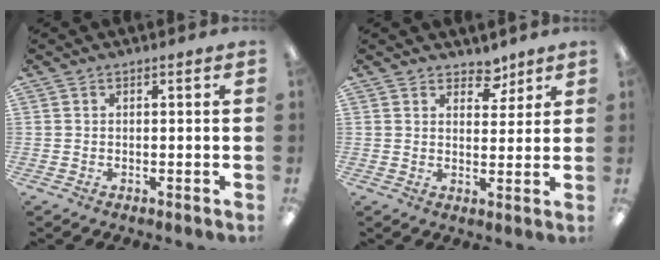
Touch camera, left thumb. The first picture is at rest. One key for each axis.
{"total": 5.2, "fx": 4.0, "fy": 3.0, "fz": 1.5, "tx": -0.001, "ty": -0.025, "tz": 0.067}